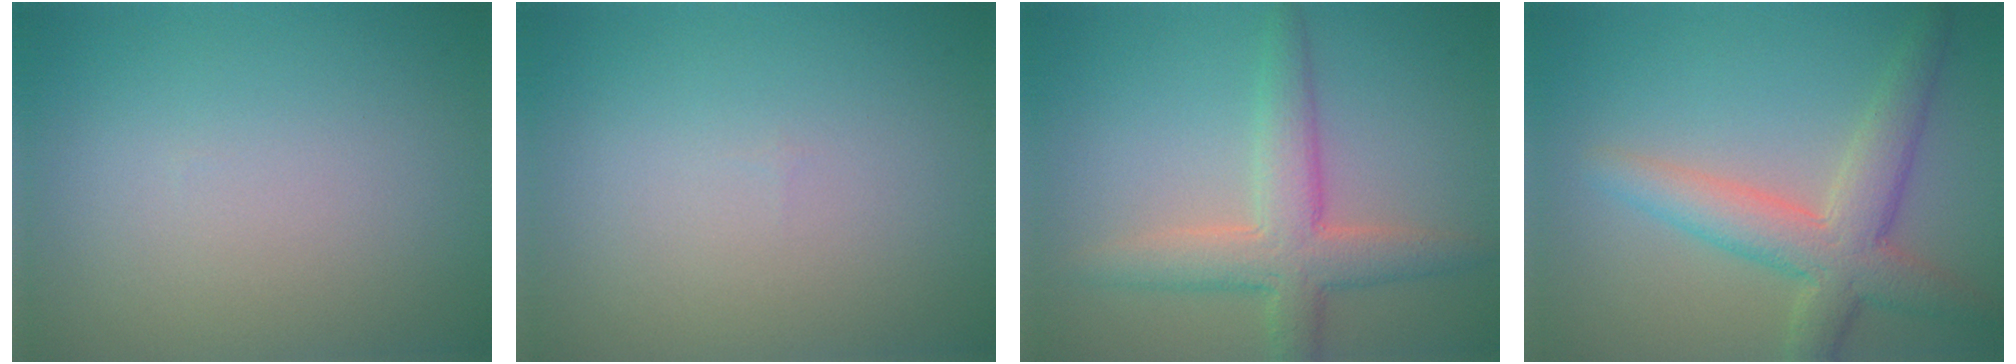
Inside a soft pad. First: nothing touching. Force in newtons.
{"total": 0.0}
{"total": 4.8, "press": 4.8, "slide": 0.4}
{"total": 5.3, "press": 5.3, "slide": 0.3}